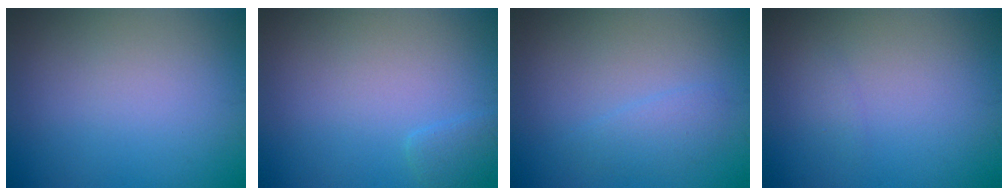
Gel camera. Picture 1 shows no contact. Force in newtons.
{"total": 1.0, "press": 1.0, "slide": 0.1}
{"total": 1.6, "press": 1.6, "slide": 0.0}
{"total": 0.6, "press": 0.6, "slide": 0.0}